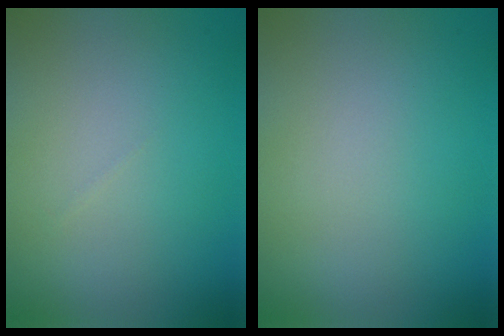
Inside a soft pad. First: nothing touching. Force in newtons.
{"total": 0.0}